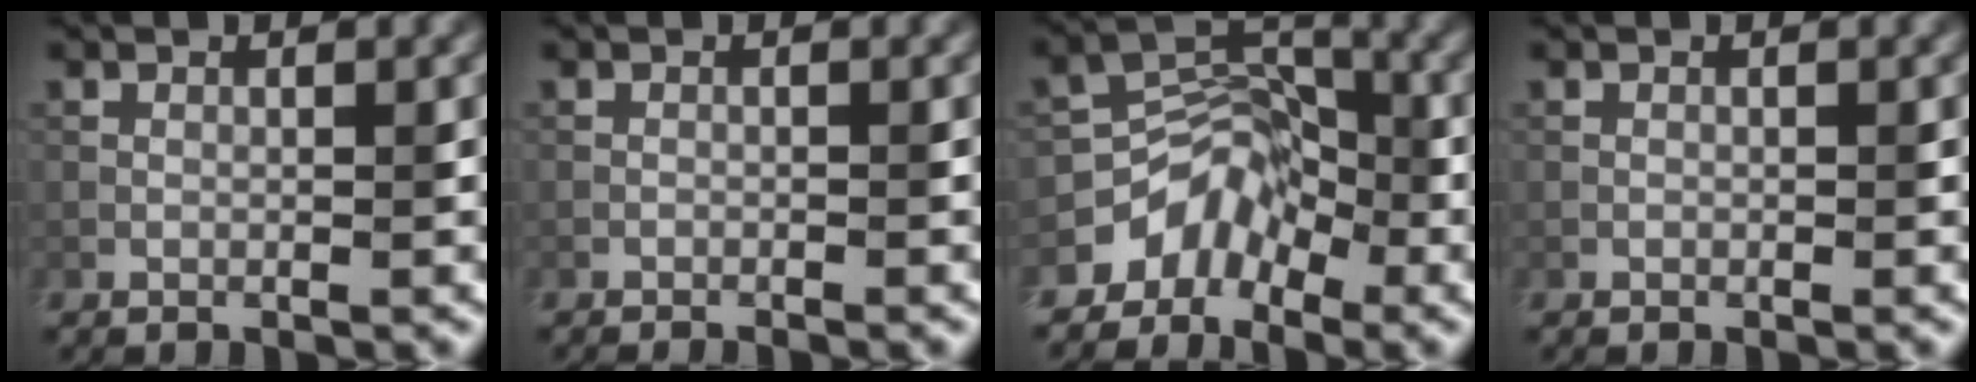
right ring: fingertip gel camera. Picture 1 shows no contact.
{"total": 0.6, "force": [-0.6, 0.0, 0.2], "torque": [-0.005, 0.001, -0.011]}
{"total": 3.7, "force": [-2.9, 2.3, 0.2], "torque": [0.009, 0.011, -0.052]}
{"total": 0.0}